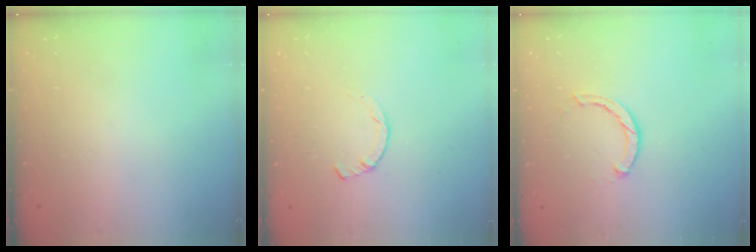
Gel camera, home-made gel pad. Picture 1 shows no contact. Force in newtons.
{"total": 2.3, "press": 2.3, "slide": 0.1}
{"total": 2.4, "press": 2.3, "slide": 0.4}